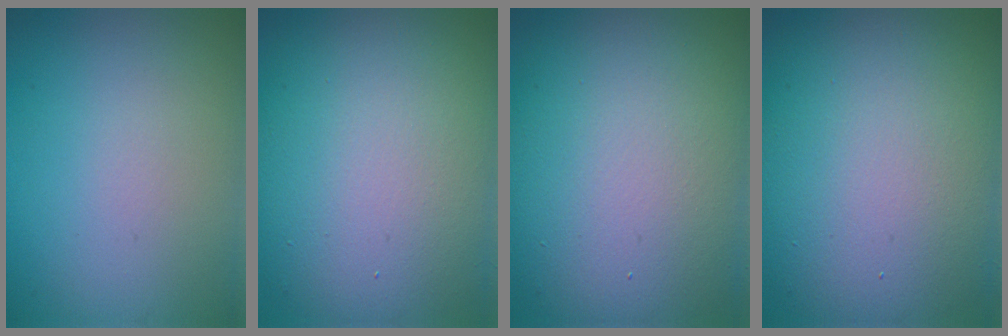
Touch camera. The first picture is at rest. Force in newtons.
{"total": 14.2, "press": 14.1, "slide": 1.2}
{"total": 15.0, "press": 15.0, "slide": 0.4}
{"total": 14.7, "press": 14.6, "slide": 0.8}